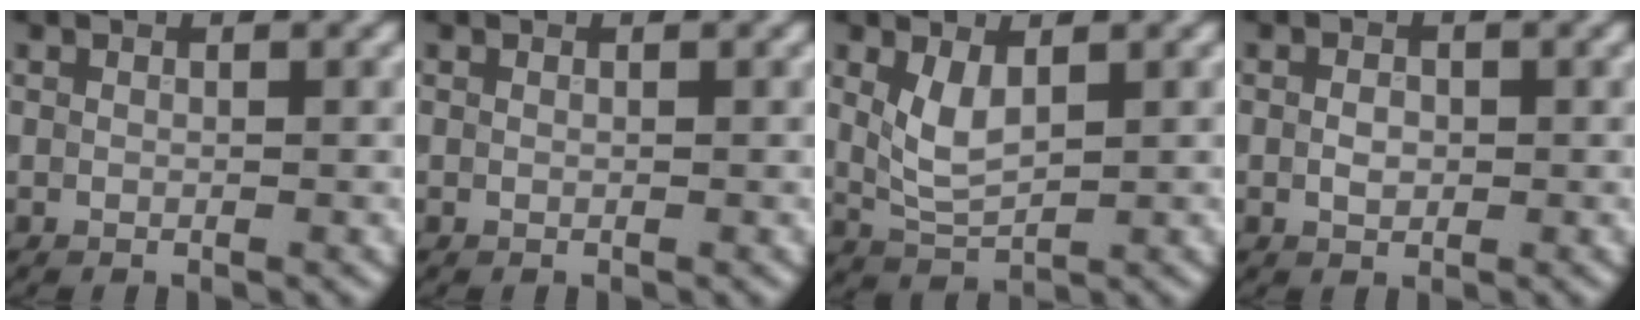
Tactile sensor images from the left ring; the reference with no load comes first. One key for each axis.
{"total": 0.0}
{"total": 3.2, "fx": 0.9, "fy": 1.5, "fz": 2.7, "tx": -0.060, "ty": -0.004, "tz": 0.024}
{"total": 1.4, "fx": -0.1, "fy": 1.0, "fz": 1.0, "tx": -0.017, "ty": 0.000, "tz": -0.004}